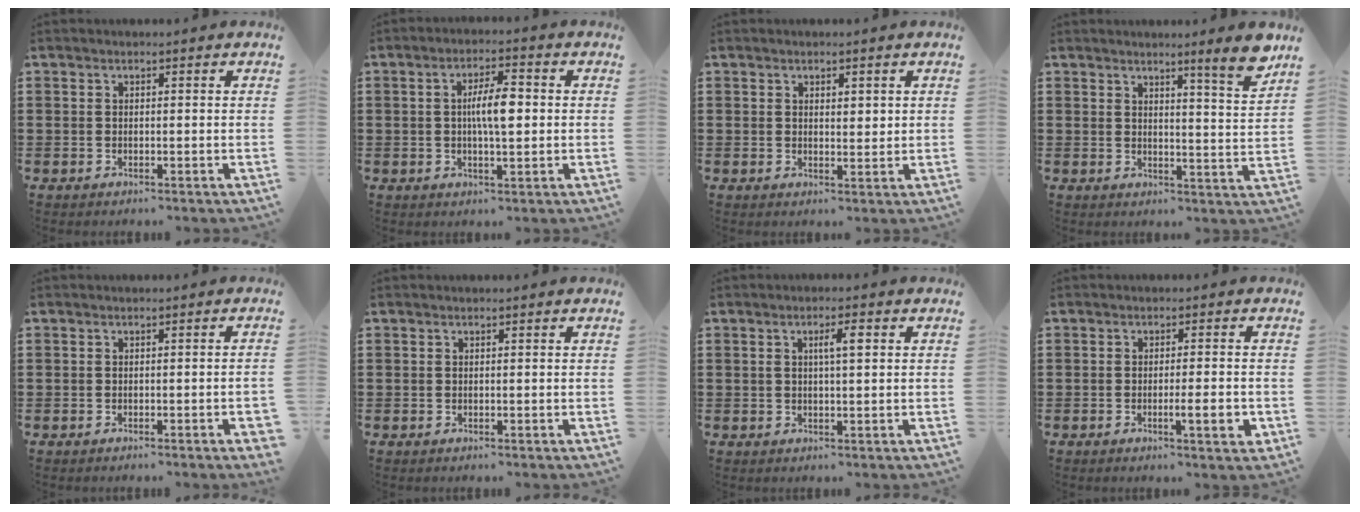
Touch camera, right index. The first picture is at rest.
{"total": 6.0, "force": [0.4, 1.7, 5.8], "torque": [-0.107, 0.006, 0.003]}
{"total": 1.4, "force": [0.9, 0.7, 0.8], "torque": [-0.007, 0.002, 0.014]}
{"total": 5.6, "force": [4.5, -0.8, 3.4], "torque": [-0.055, -0.024, 0.071]}
{"total": 1.3, "force": [-0.9, 0.0, 1.0], "torque": [-0.016, -0.002, -0.016]}
{"total": 0.0}
{"total": 3.2, "force": [0.8, 0.7, 3.0], "torque": [-0.051, 0.004, 0.008]}
{"total": 4.5, "force": [-1.4, 0.4, 4.2], "torque": [-0.067, -0.007, -0.022]}